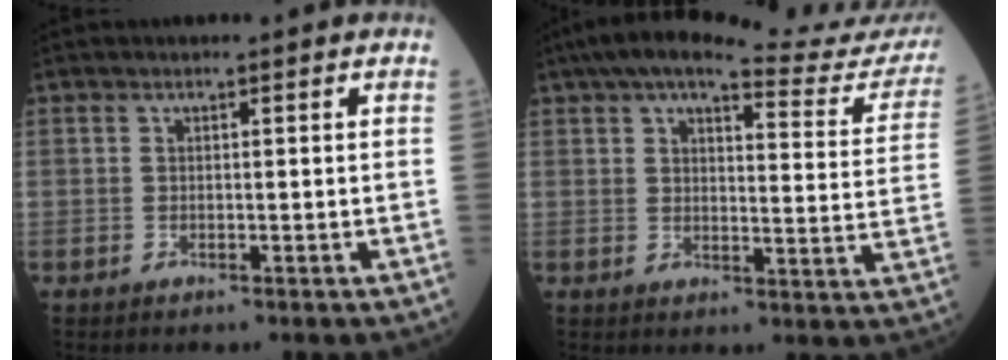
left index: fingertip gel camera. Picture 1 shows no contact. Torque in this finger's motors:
{"motor_torque": [1.20, -0.94, 0.50, 0.10]}